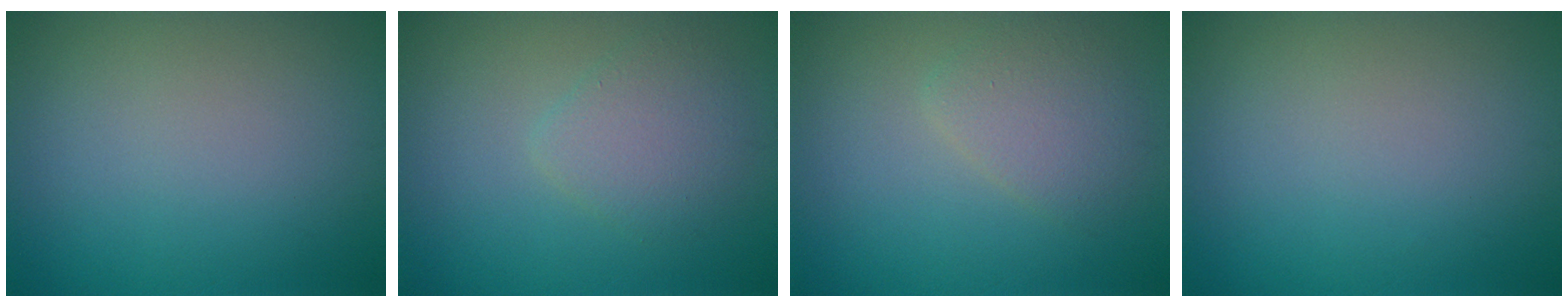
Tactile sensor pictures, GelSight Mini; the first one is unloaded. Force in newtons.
{"total": 2.5, "press": 2.5, "slide": 0.2}
{"total": 2.5, "press": 2.5, "slide": 0.1}
{"total": 0.0}